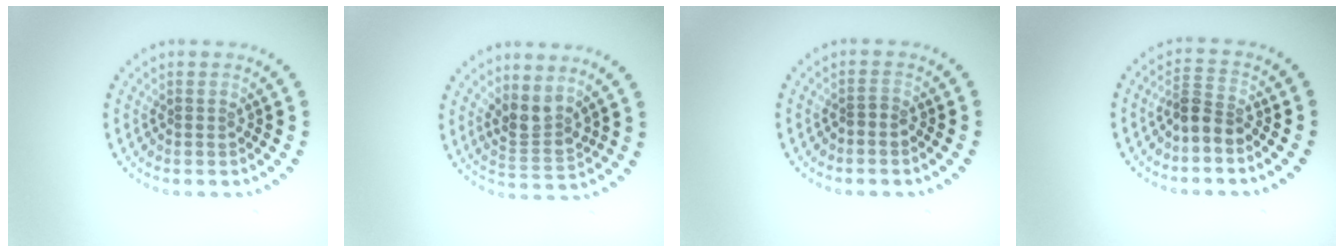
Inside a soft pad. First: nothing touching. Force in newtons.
{"total": 2.6, "press": 2.0, "slide": 1.7}
{"total": 0.5, "press": 0.3, "slide": 0.4}
{"total": 2.4, "press": 1.8, "slide": 1.6}